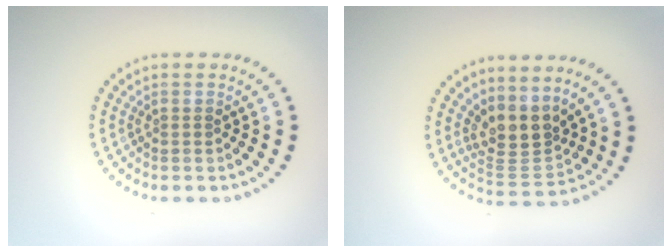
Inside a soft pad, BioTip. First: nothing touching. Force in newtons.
{"total": 3.6, "press": 2.6, "slide": 2.6}